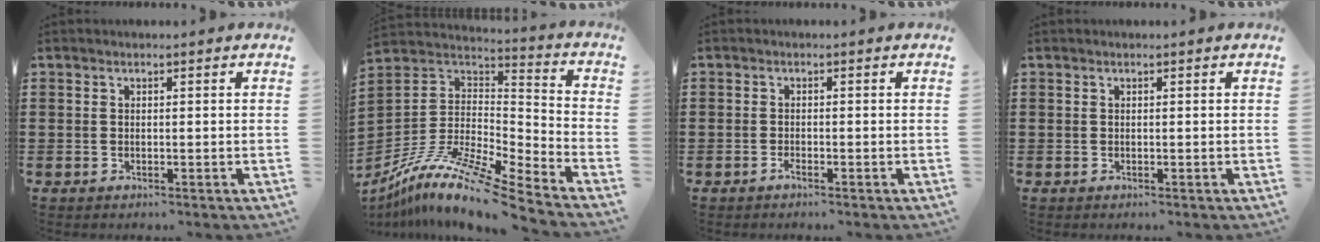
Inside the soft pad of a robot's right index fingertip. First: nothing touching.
{"total": 11.7, "force": [-8.9, 1.4, 7.4], "torque": [-0.156, -0.002, -0.177]}
{"total": 1.1, "force": [-0.8, 0.0, 0.7], "torque": [-0.014, -0.006, -0.015]}
{"total": 0.0}